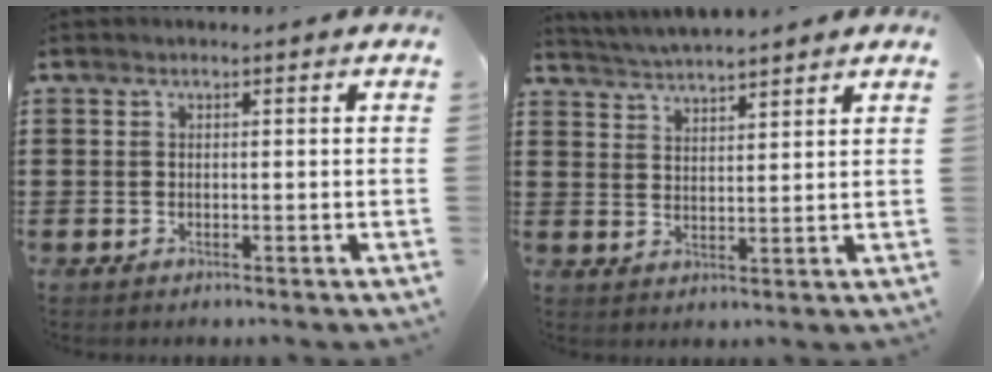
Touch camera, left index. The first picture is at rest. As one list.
[{"total": 3.7, "force": [3.6, -0.3, 0.3], "torque": [-0.020, -0.013, 0.064]}]